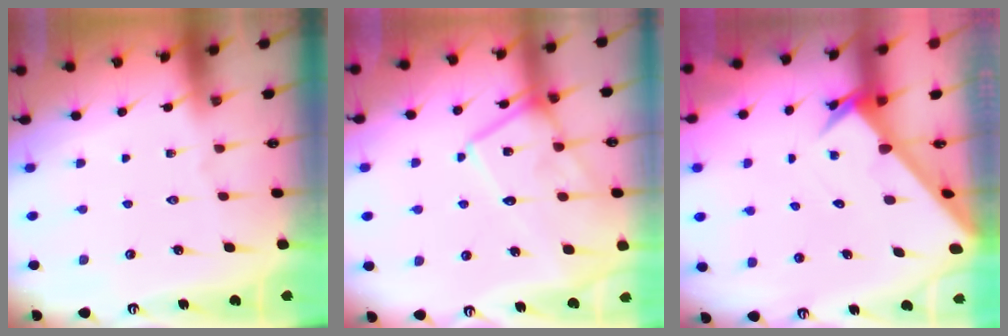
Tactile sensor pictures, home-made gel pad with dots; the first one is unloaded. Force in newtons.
{"total": 17.2, "press": 17.1, "slide": 1.6}
{"total": 2.7, "press": 2.7, "slide": 0.2}